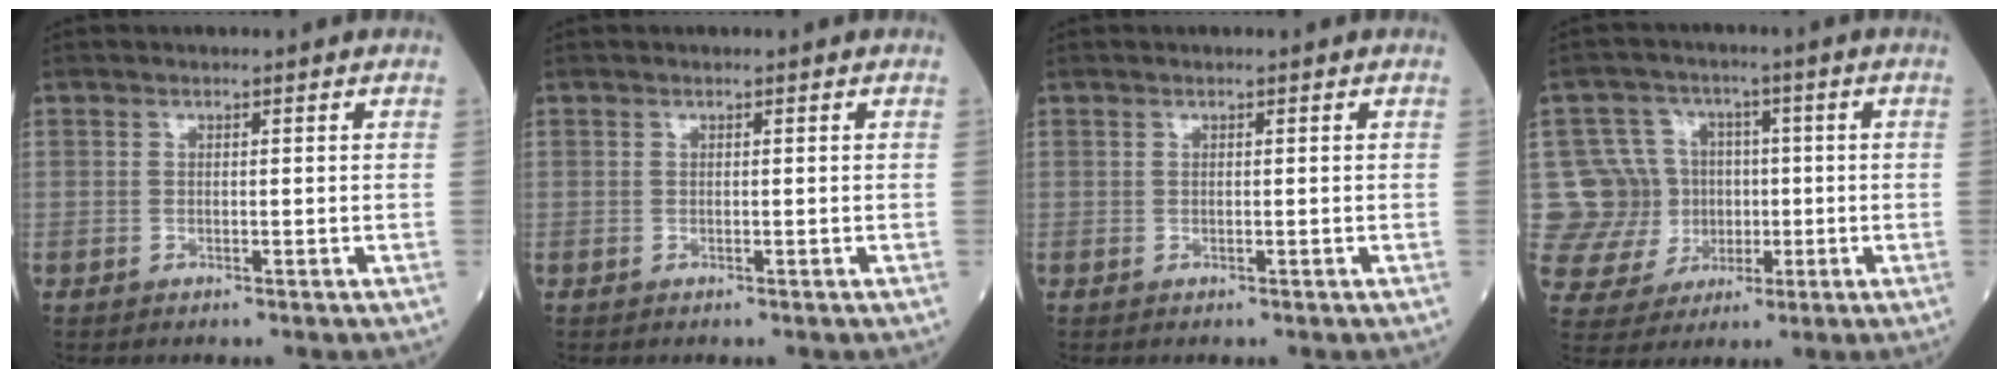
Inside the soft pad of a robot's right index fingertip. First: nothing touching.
{"total": 0.0}
{"total": 0.0}
{"total": 11.3, "force": [0.2, 11.1, 2.2], "torque": [-0.057, 0.040, 0.020]}